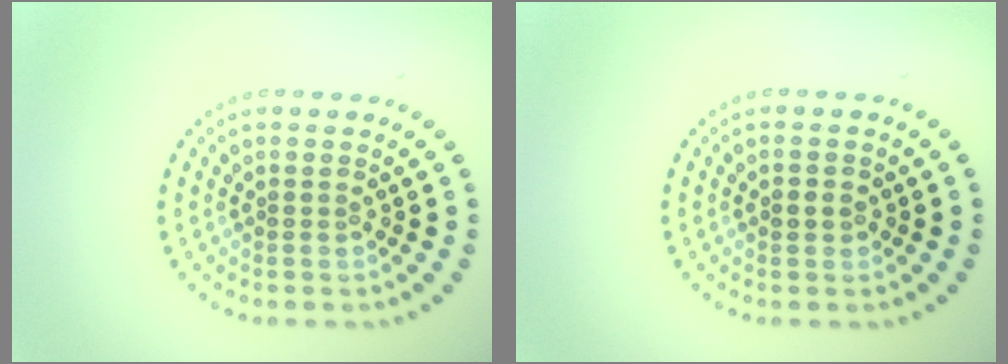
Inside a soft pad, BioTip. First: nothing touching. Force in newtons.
{"total": 1.1, "press": 1.1, "slide": 0.3}